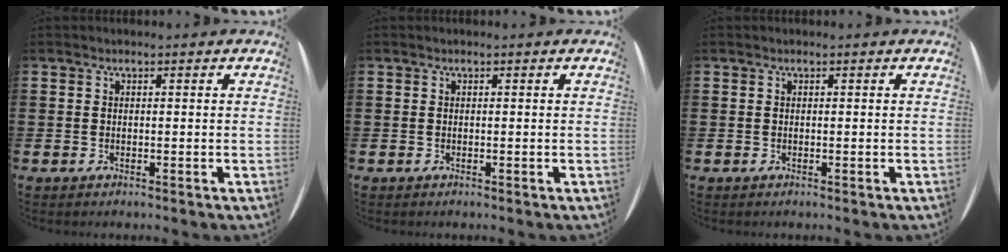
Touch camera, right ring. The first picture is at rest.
{"total": 0.0}
{"total": 0.0}